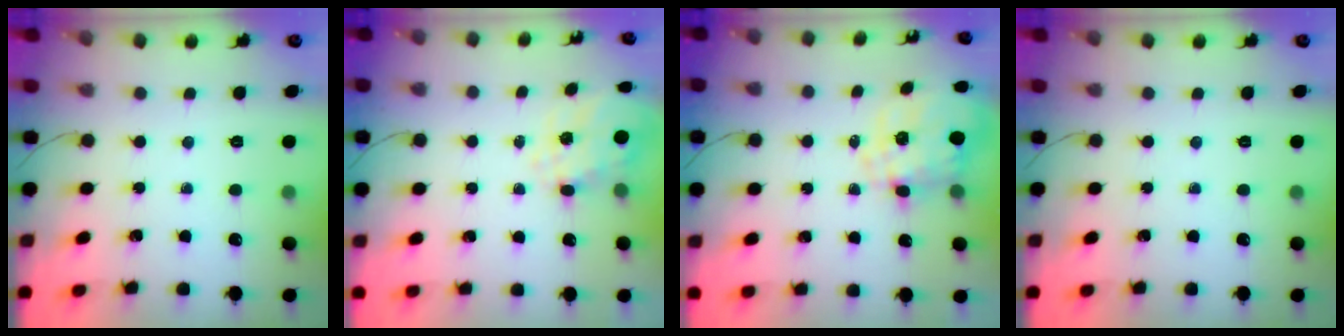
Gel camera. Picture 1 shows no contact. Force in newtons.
{"total": 8.0, "press": 8.0, "slide": 0.2}
{"total": 3.7, "press": 3.3, "slide": 1.8}
{"total": 0.0}